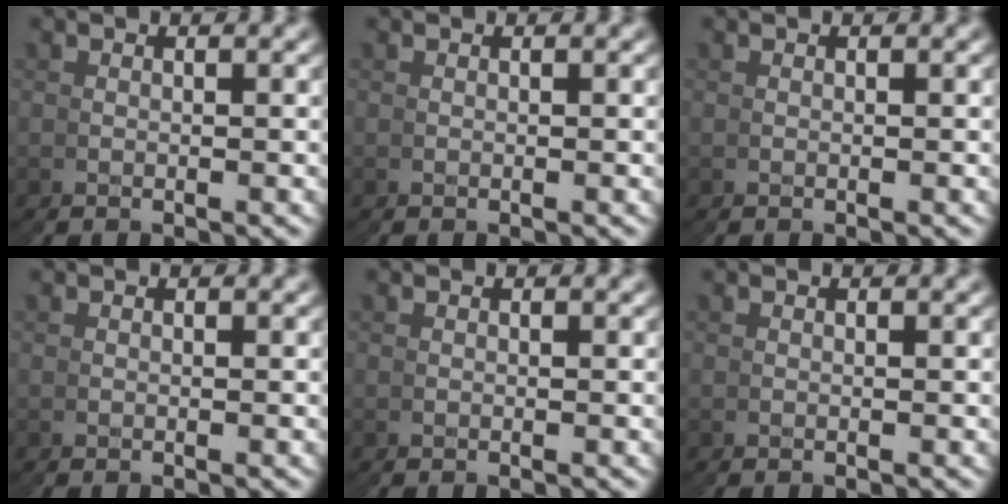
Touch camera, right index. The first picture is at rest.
{"total": 0.0}
{"total": 0.0}
{"total": 0.0}
{"total": 0.0}
{"total": 0.0}